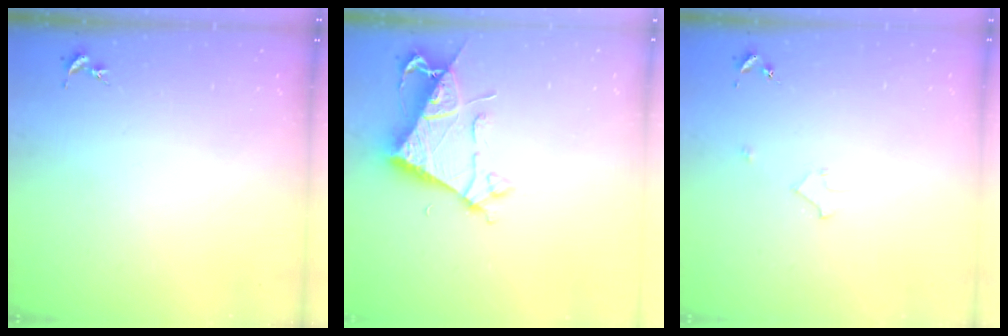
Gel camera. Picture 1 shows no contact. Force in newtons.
{"total": 7.2, "press": 7.2, "slide": 0.7}
{"total": 2.2, "press": 2.2, "slide": 0.2}